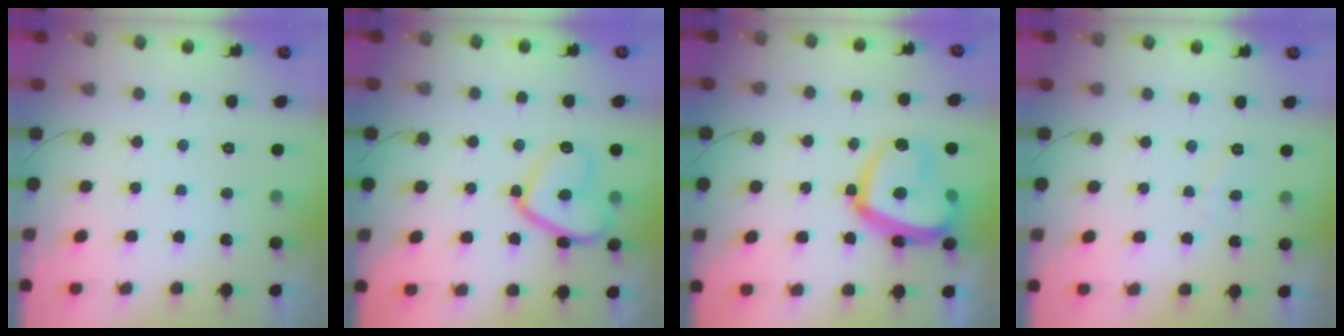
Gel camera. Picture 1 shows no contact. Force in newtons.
{"total": 13.5, "press": 13.5, "slide": 1.0}
{"total": 20.4, "press": 20.4, "slide": 1.9}
{"total": 1.4, "press": 1.3, "slide": 0.5}